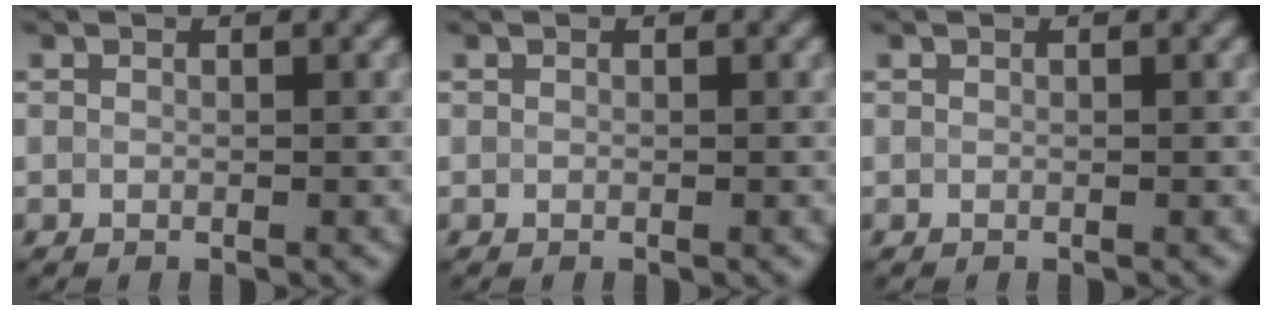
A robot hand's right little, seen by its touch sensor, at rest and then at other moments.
{"total": 0.0}
{"total": 0.0}